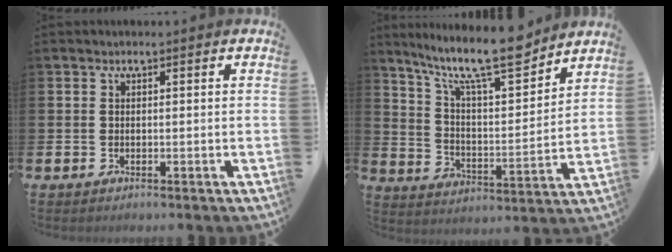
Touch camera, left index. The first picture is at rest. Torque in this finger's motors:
{"motor_torque": [0.27, -0.54, 0.86, 0.21]}